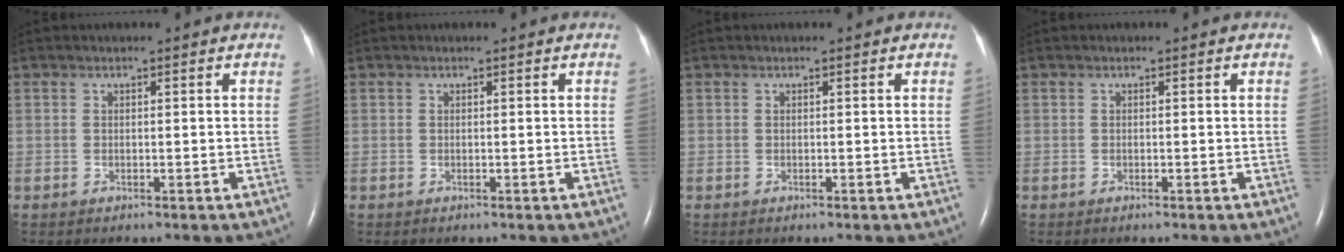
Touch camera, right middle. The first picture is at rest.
{"total": 0.0}
{"total": 0.0}
{"total": 0.0}